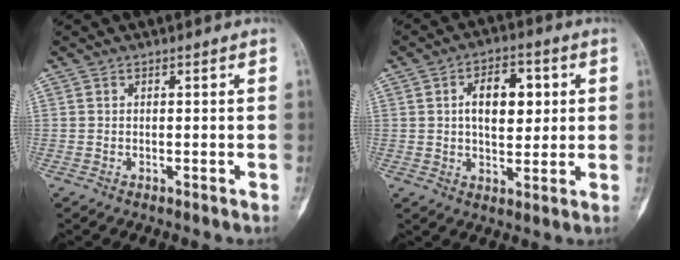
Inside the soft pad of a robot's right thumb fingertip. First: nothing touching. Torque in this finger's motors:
{"motor_torque": [1.11, 1.23, 0.21, 0.21, 0.04]}